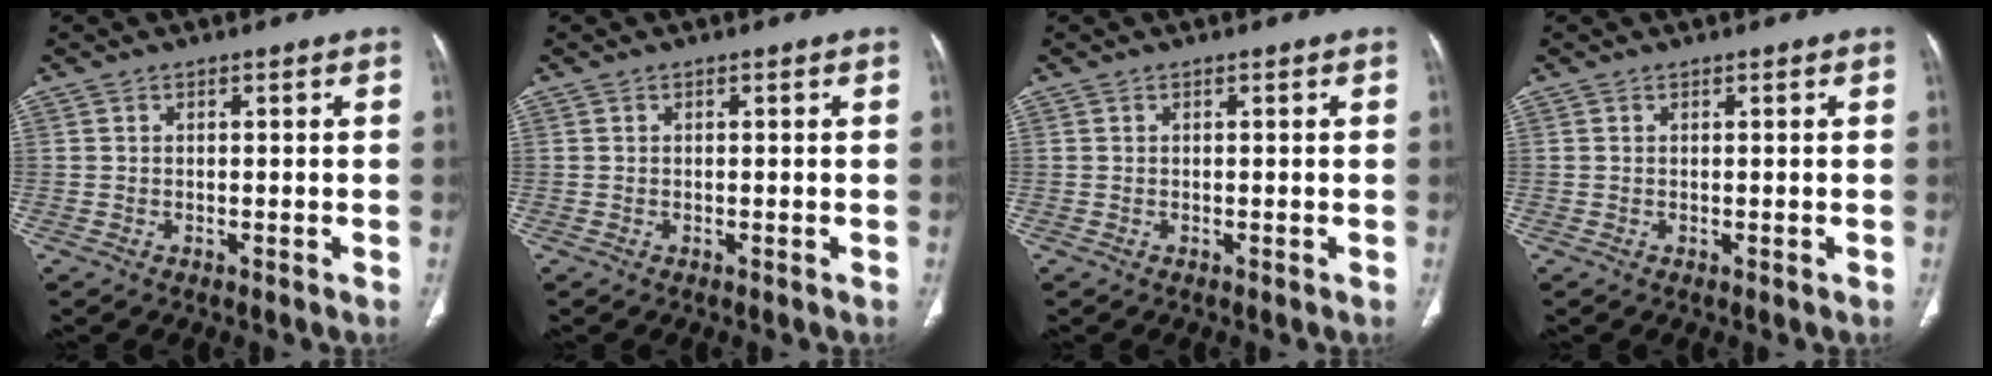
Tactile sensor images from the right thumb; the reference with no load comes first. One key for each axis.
{"total": 0.0}
{"total": 0.0}
{"total": 0.0}